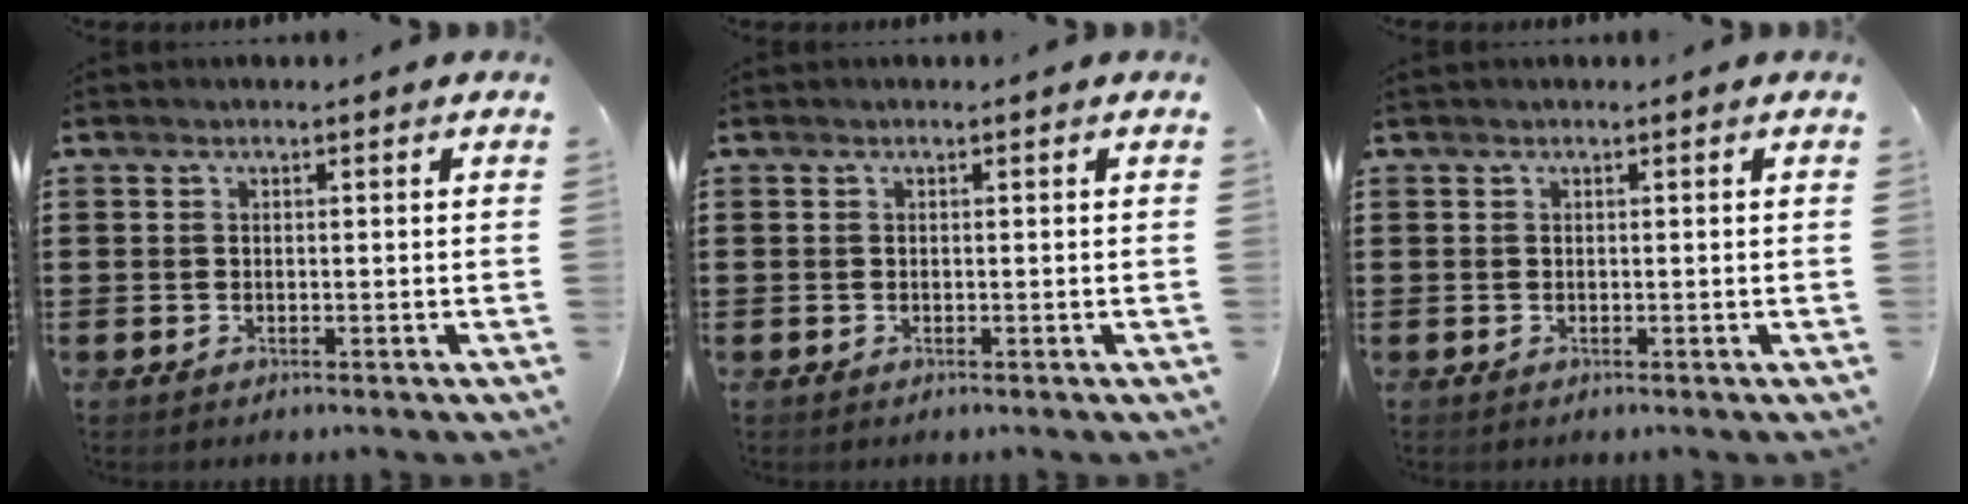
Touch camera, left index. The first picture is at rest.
{"total": 0.0}
{"total": 0.0}